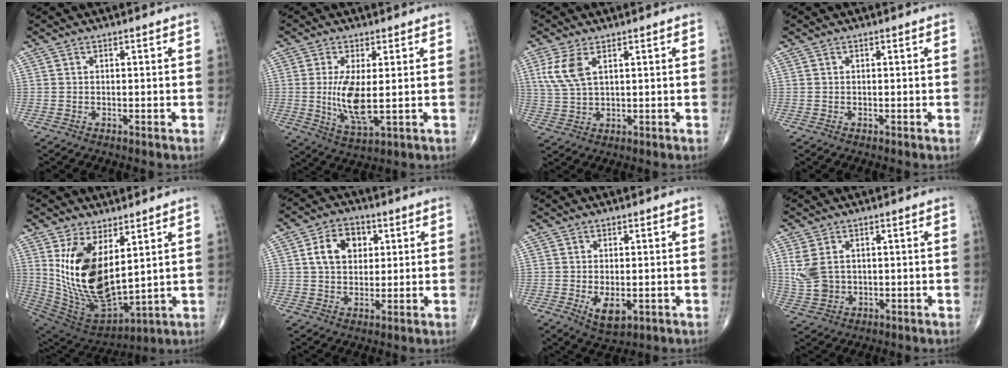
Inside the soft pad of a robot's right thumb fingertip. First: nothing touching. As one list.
[{"total": 8.5, "force": [0.1, 2.7, 8.0], "torque": [-0.167, -0.024, 0.010]}, {"total": 6.3, "force": [2.5, 2.8, 5.0], "torque": [-0.120, 0.000, 0.059]}, {"total": 0.0}, {"total": 19.0, "force": [4.9, 9.6, 15.7], "torque": [-0.294, -0.040, 0.118]}, {"total": 8.5, "force": [2.3, 6.2, 5.4], "torque": [-0.066, 0.000, 0.036]}, {"total": 5.1, "force": [-1.2, 2.5, 4.2], "torque": [-0.066, -0.012, -0.011]}, {"total": 6.2, "force": [1.3, 4.5, 4.1], "torque": [-0.088, -0.004, 0.037]}]